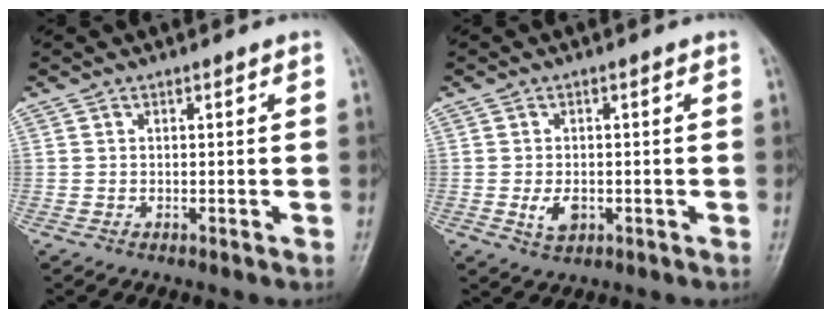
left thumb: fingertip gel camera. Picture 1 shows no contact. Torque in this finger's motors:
{"motor_torque": [0.47, 0.57, 0.52, 0.07, 0.02]}